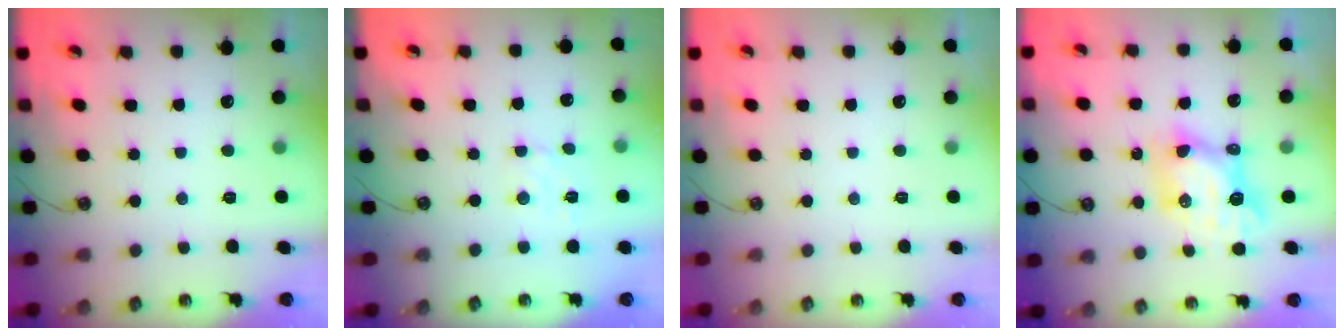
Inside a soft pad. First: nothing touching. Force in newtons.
{"total": 2.8, "press": 2.7, "slide": 0.4}
{"total": 0.0}
{"total": 8.8, "press": 8.8, "slide": 0.8}